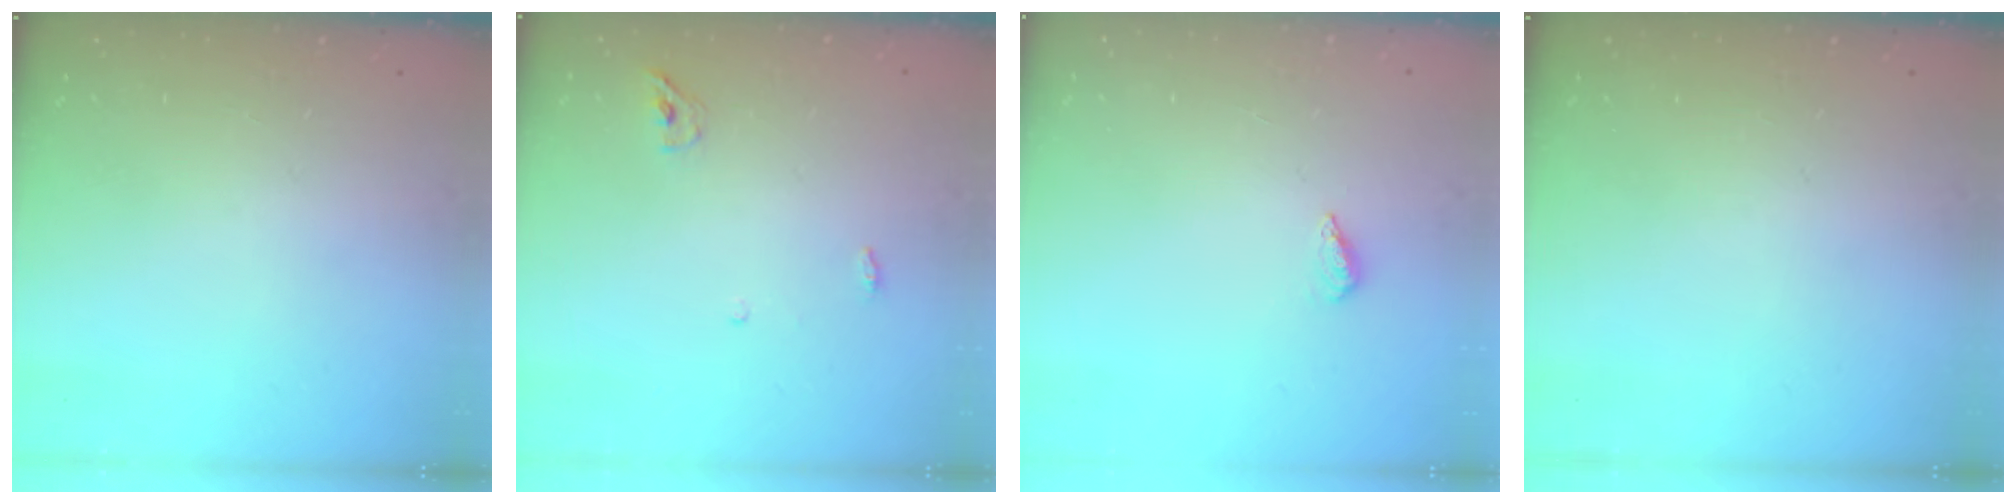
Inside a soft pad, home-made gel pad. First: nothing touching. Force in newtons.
{"total": 3.8, "press": 3.6, "slide": 1.3}
{"total": 2.3, "press": 2.2, "slide": 0.8}
{"total": 0.0}